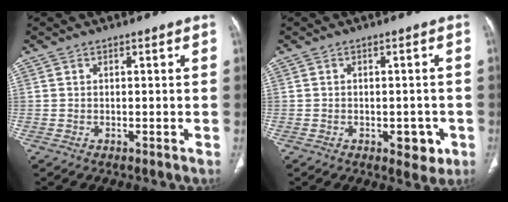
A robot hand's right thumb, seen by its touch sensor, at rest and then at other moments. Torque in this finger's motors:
{"motor_torque": [0.54, 0.86, -0.28, 0.02, 0.08]}